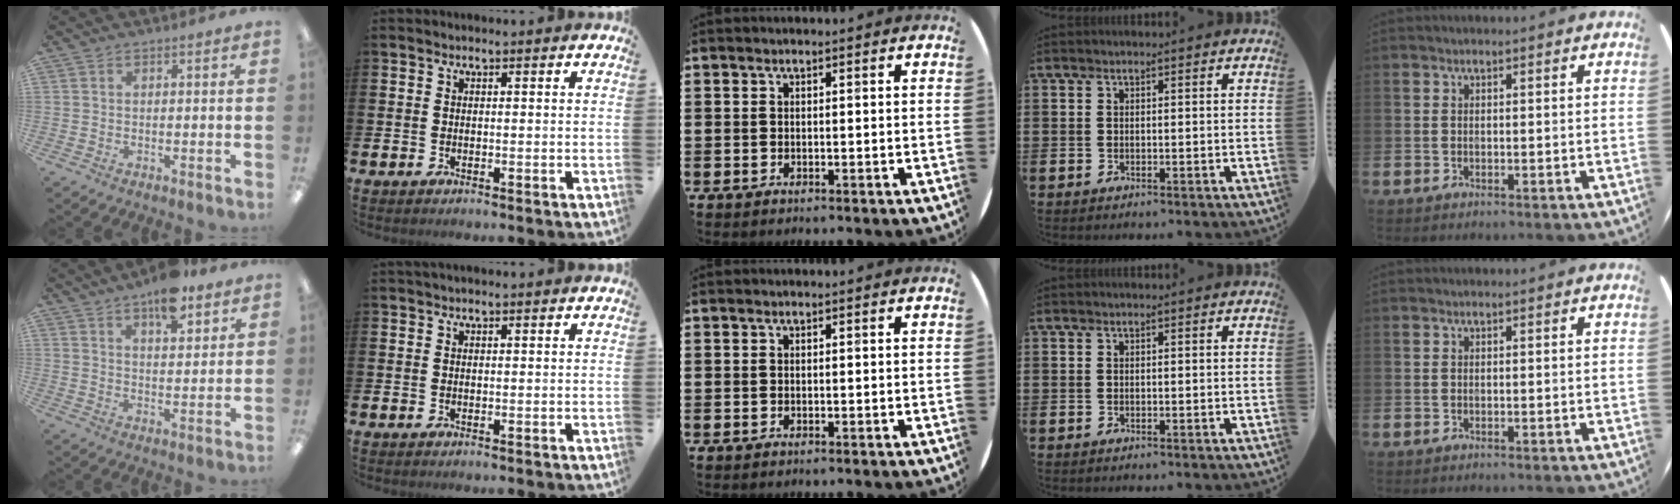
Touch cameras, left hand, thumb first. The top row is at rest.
{"thumb": {"total": 10.0, "force": [7.1, 3.7, 6.0], "torque": [-0.077, -0.041, 0.118]}, "index": {"total": 0.6, "force": [0.6, 0.1, 0.2], "torque": [0.007, -0.003, 0.008]}}